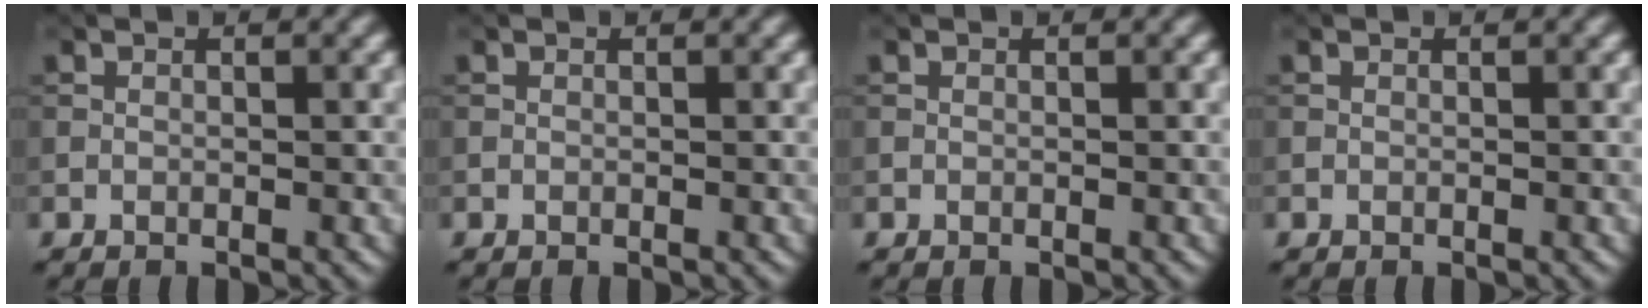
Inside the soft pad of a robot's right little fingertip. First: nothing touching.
{"total": 0.0}
{"total": 0.0}
{"total": 0.0}